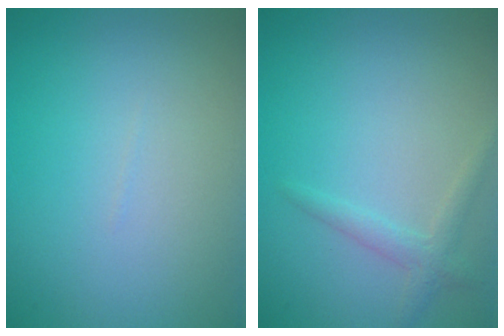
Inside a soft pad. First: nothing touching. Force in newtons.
{"total": 1.6, "press": 1.6, "slide": 0.1}